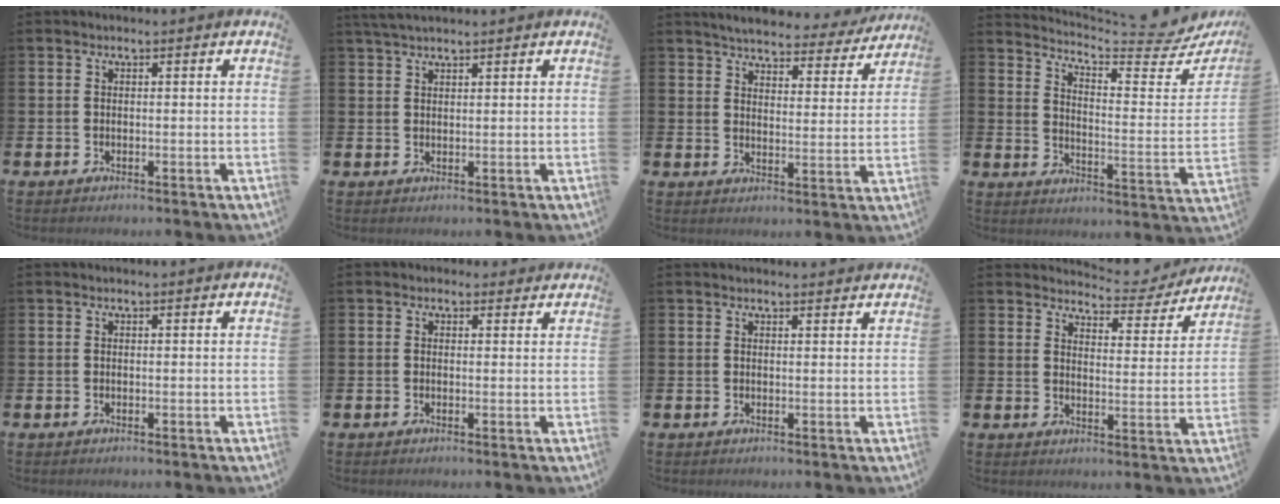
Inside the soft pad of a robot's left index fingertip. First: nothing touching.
{"total": 2.7, "force": [2.4, 0.6, 1.1], "torque": [-0.022, -0.002, 0.043]}
{"total": 4.8, "force": [4.6, 0.8, 0.8], "torque": [-0.031, -0.034, 0.076]}
{"total": 5.4, "force": [4.9, 0.5, 2.3], "torque": [-0.055, -0.052, 0.075]}
{"total": 0.0}
{"total": 0.9, "force": [0.5, 0.7, 0.1], "torque": [-0.002, 0.008, 0.008]}
{"total": 1.0, "force": [1.0, 0.1, 0.1], "torque": [0.008, -0.004, 0.016]}
{"total": 4.7, "force": [4.5, 1.2, 0.4], "torque": [-0.017, -0.036, 0.074]}